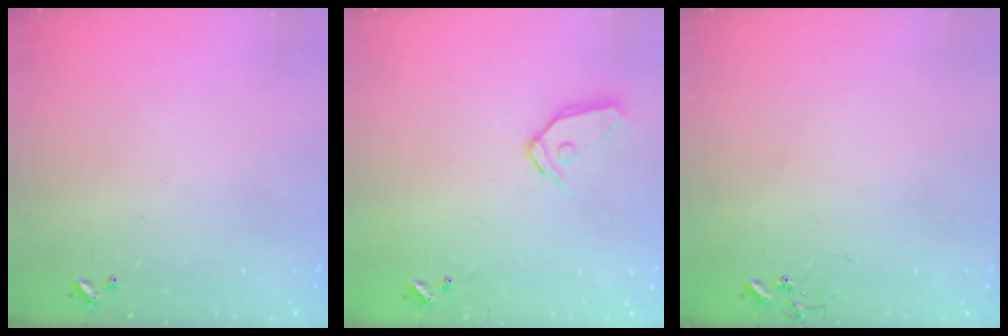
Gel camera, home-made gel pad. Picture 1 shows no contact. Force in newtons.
{"total": 9.8, "press": 9.8, "slide": 0.9}
{"total": 0.0}